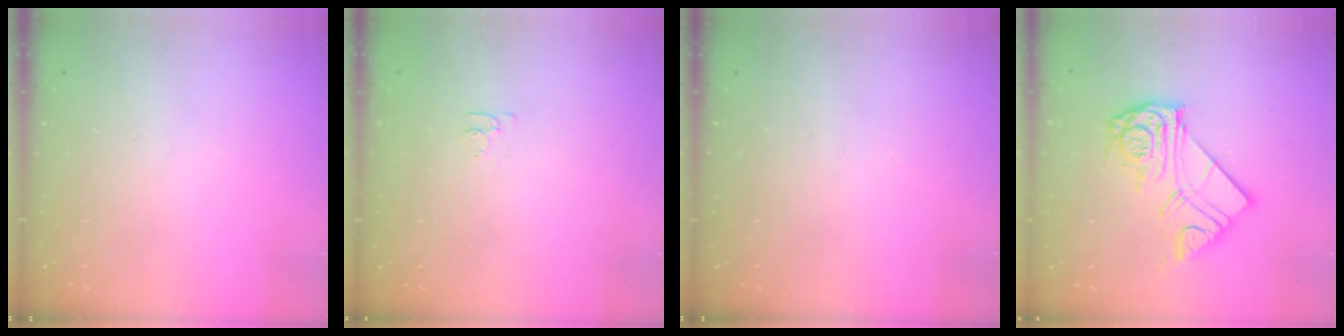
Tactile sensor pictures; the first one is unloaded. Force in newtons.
{"total": 4.0, "press": 3.9, "slide": 0.4}
{"total": 0.0}
{"total": 13.7, "press": 13.6, "slide": 1.4}